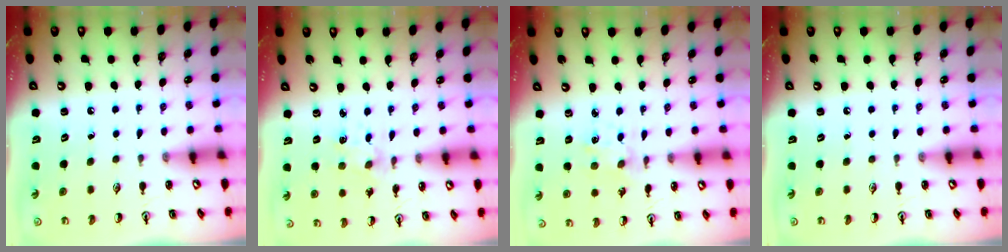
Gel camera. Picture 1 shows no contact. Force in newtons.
{"total": 2.1, "press": 2.1, "slide": 0.3}
{"total": 0.8, "press": 0.7, "slide": 0.2}
{"total": 0.0}